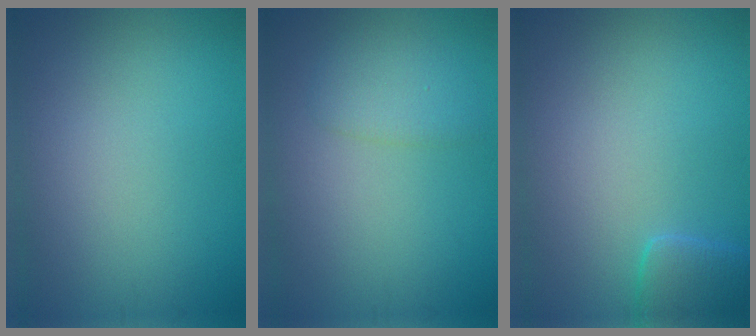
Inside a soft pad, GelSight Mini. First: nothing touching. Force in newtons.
{"total": 1.9, "press": 1.9, "slide": 0.1}
{"total": 2.4, "press": 2.4, "slide": 0.2}